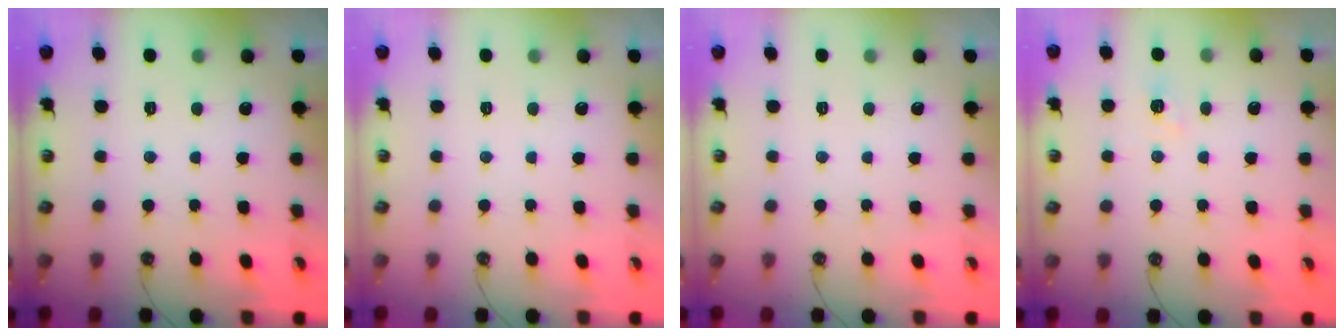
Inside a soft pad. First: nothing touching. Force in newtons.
{"total": 0.0}
{"total": 0.0}
{"total": 4.4, "press": 4.4, "slide": 0.3}